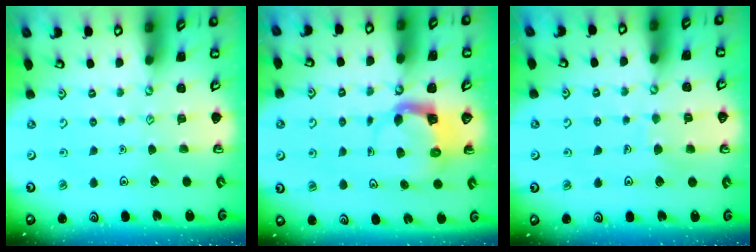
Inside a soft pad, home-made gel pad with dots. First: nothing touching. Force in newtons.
{"total": 3.7, "press": 3.6, "slide": 0.6}
{"total": 5.4, "press": 5.4, "slide": 0.3}